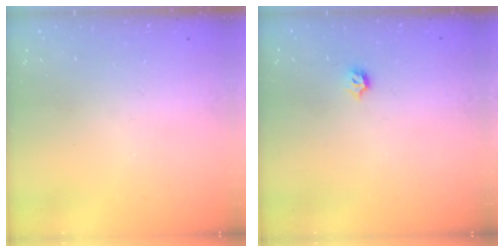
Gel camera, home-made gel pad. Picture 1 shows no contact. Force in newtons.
{"total": 3.4, "press": 3.3, "slide": 0.6}